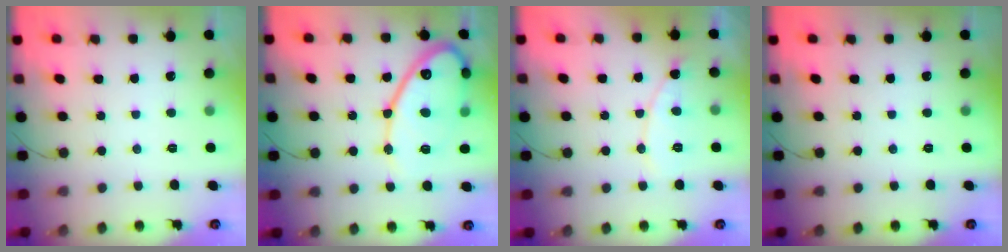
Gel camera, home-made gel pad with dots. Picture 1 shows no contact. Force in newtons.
{"total": 17.4, "press": 17.3, "slide": 1.2}
{"total": 7.8, "press": 7.7, "slide": 0.3}
{"total": 0.0}